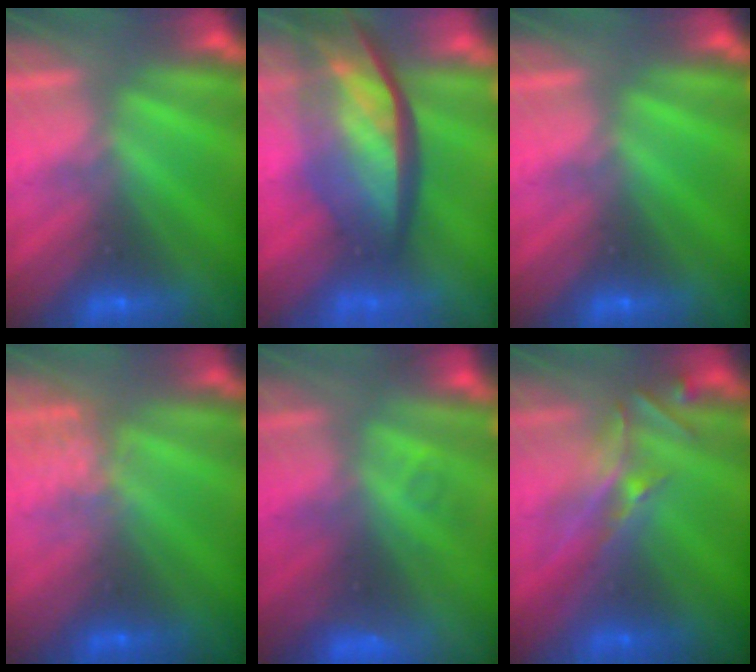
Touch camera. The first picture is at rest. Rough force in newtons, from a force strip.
{"total": 7.8}
{"total": 0.0}
{"total": 2.5}
{"total": 4.6}
{"total": 2.5}